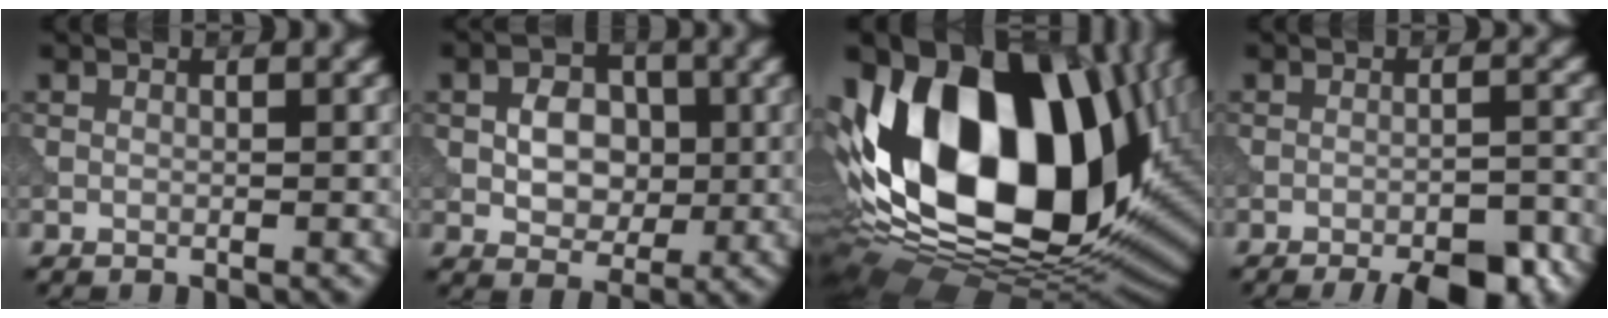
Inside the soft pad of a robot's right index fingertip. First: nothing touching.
{"total": 4.0, "force": [-0.1, 3.0, 2.6], "torque": [-0.039, 0.000, -0.007]}
{"total": 18.6, "force": [3.7, 11.7, 13.9], "torque": [-0.250, 0.012, 0.052]}
{"total": 5.8, "force": [-4.3, 1.1, 3.7], "torque": [-0.047, 0.003, -0.059]}